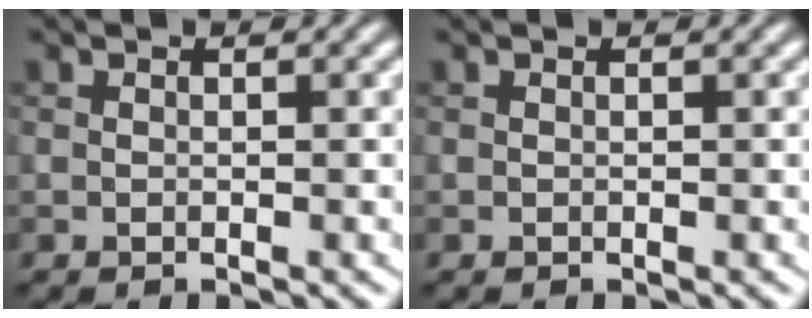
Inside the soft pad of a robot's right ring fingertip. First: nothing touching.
{"total": 0.0}